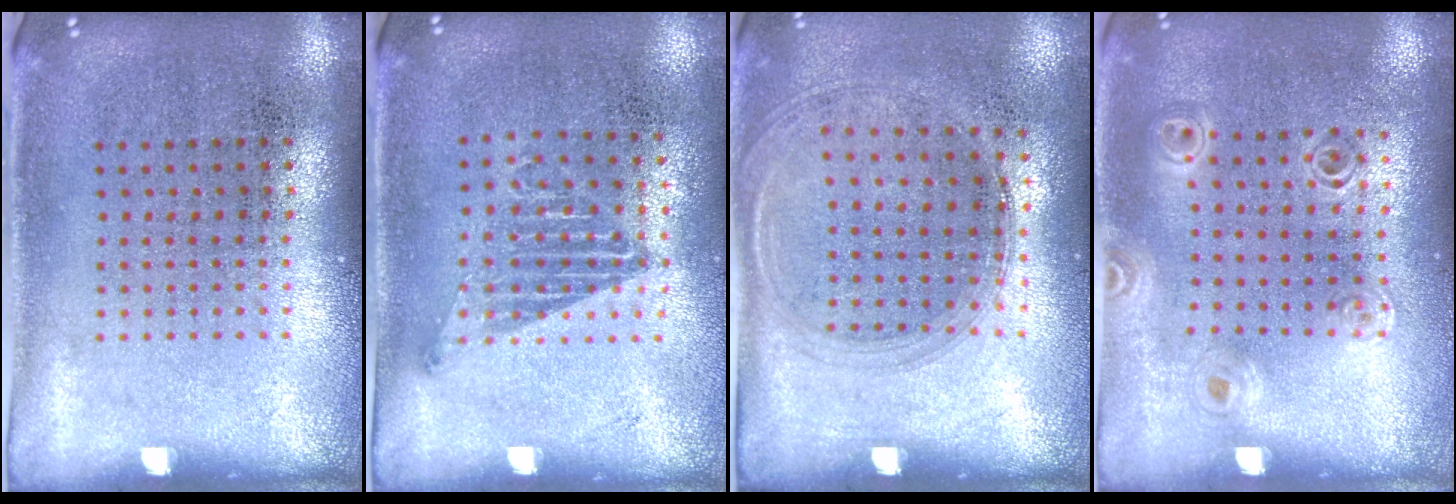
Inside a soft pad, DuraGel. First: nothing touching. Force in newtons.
{"total": 1.1, "press": 1.0, "slide": 0.5}
{"total": 1.3, "press": 1.2, "slide": 0.5}
{"total": 1.1, "press": 1.1, "slide": 0.2}